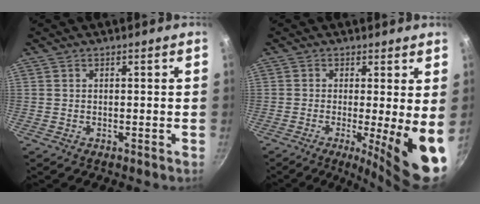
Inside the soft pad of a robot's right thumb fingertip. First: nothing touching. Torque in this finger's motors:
{"motor_torque": [2.55, 2.45, 1.81, -0.41, 0.37]}